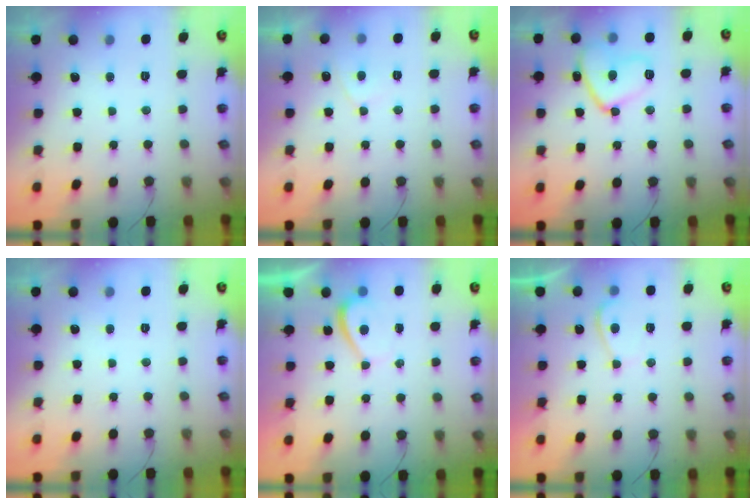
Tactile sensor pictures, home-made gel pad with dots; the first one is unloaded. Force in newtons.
{"total": 2.7, "press": 2.7, "slide": 0.6}
{"total": 11.8, "press": 11.7, "slide": 1.2}
{"total": 0.0}
{"total": 1.1, "press": 1.0, "slide": 0.6}
{"total": 2.3, "press": 2.2, "slide": 0.8}